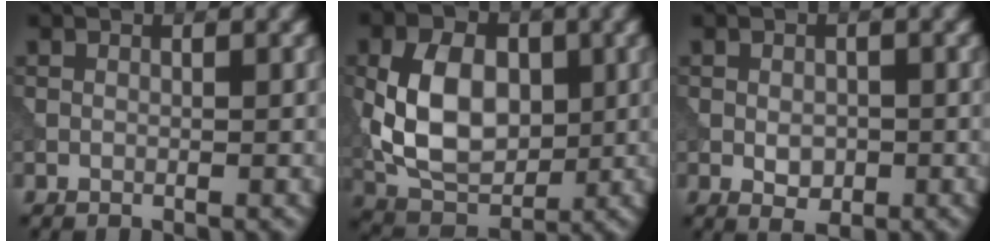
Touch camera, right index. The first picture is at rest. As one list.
[{"total": 7.5, "force": [0.3, 5.0, 5.6], "torque": [-0.109, 0.002, 0.003]}, {"total": 2.0, "force": [-0.5, 1.3, 1.5], "torque": [-0.026, -0.001, -0.008]}]